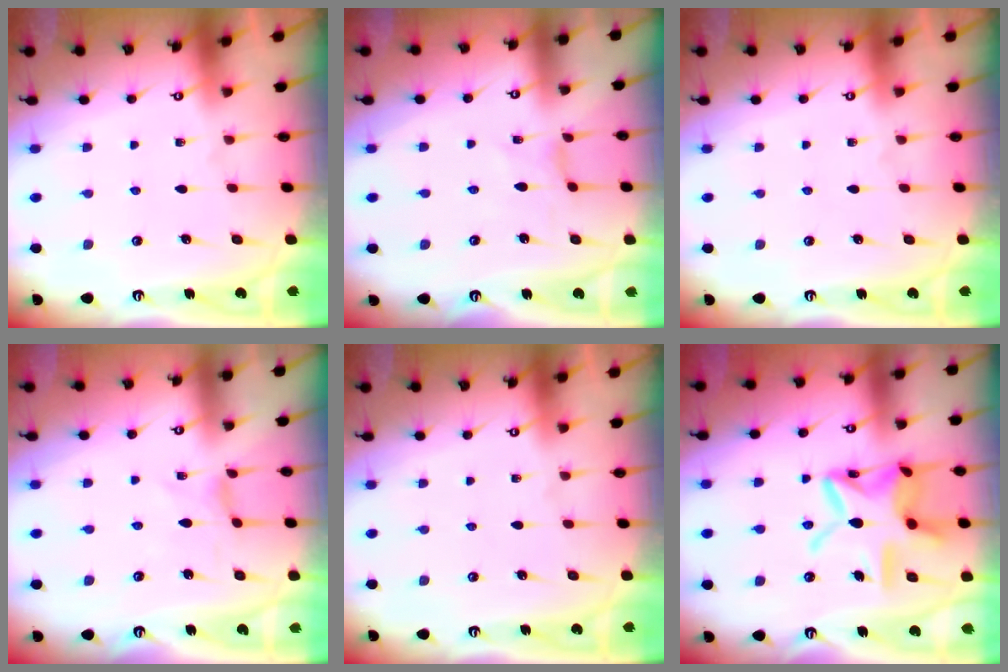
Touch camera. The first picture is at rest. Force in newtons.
{"total": 0.8, "press": 0.7, "slide": 0.1}
{"total": 0.0}
{"total": 0.0}
{"total": 0.0}
{"total": 18.2, "press": 18.2, "slide": 1.6}